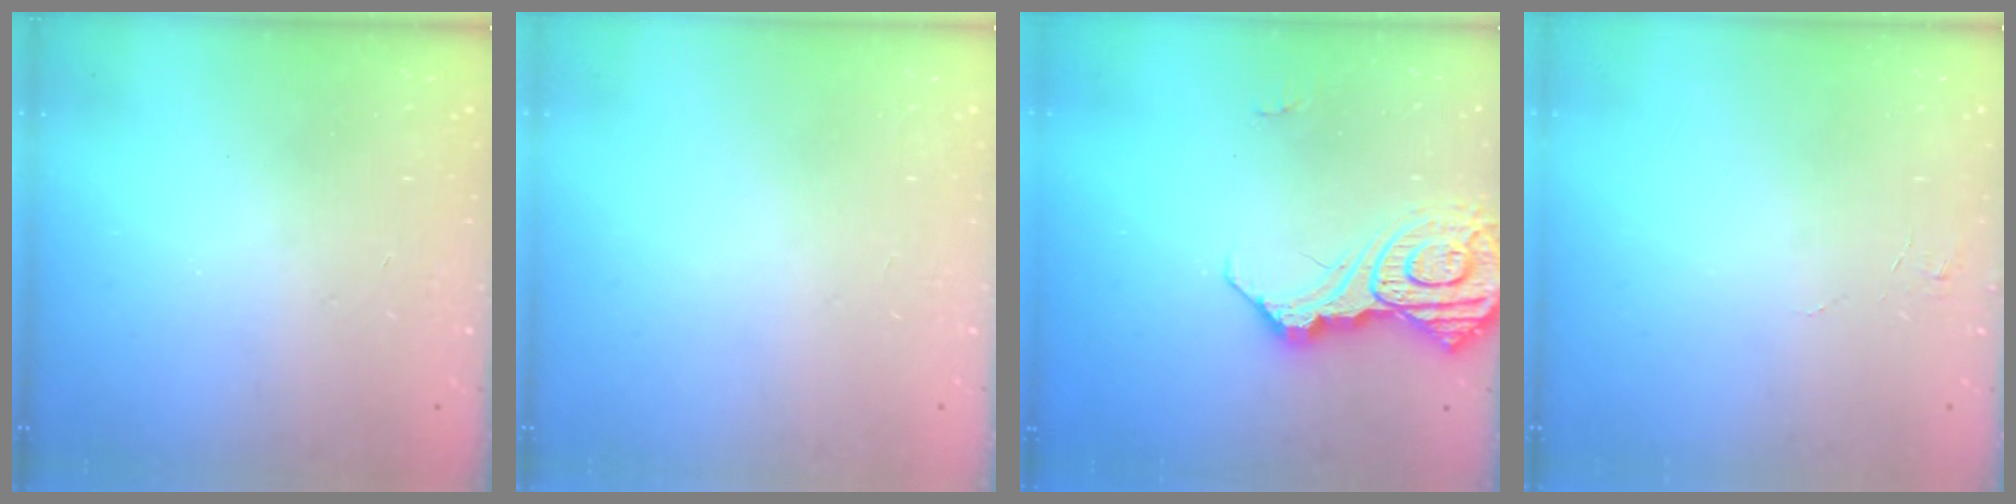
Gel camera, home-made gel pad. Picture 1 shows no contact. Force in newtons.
{"total": 0.0}
{"total": 17.9, "press": 17.9, "slide": 1.4}
{"total": 4.6, "press": 4.5, "slide": 0.4}